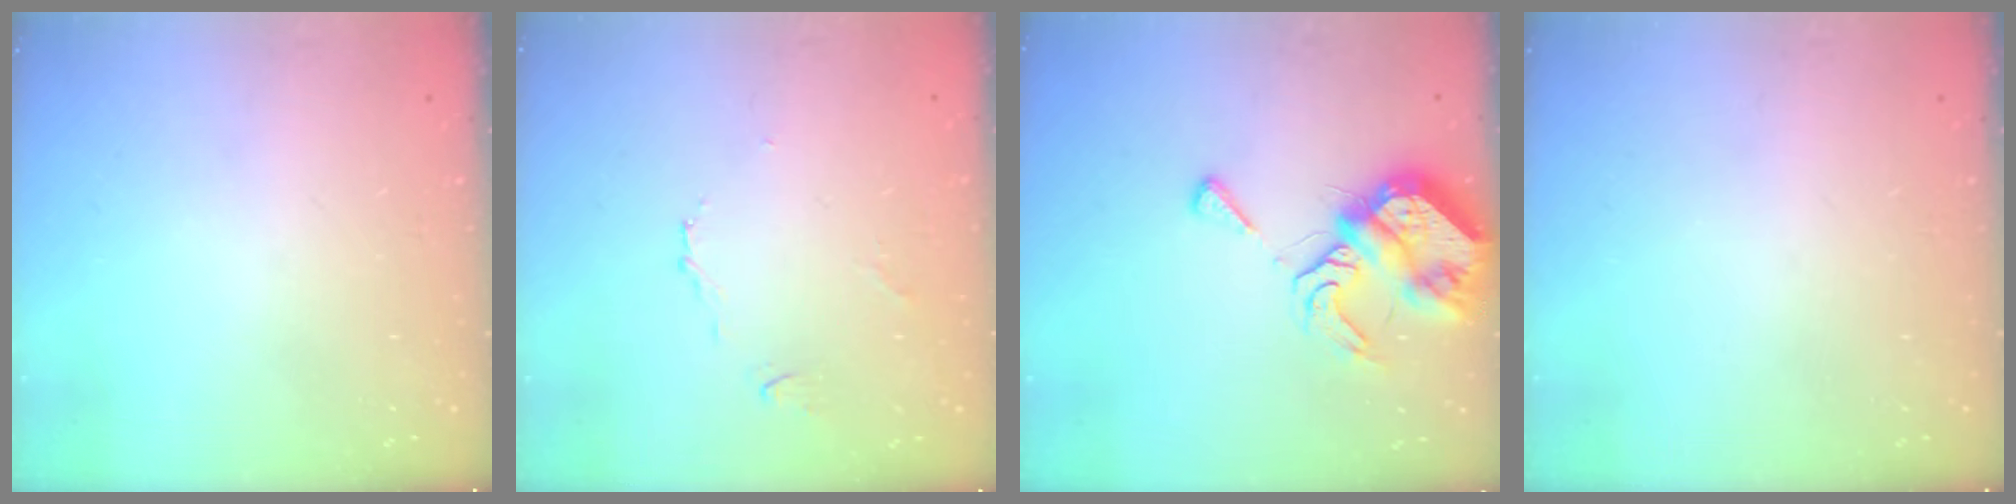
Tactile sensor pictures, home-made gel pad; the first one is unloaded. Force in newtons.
{"total": 3.0, "press": 3.0, "slide": 0.5}
{"total": 11.0, "press": 10.9, "slide": 1.2}
{"total": 0.0}